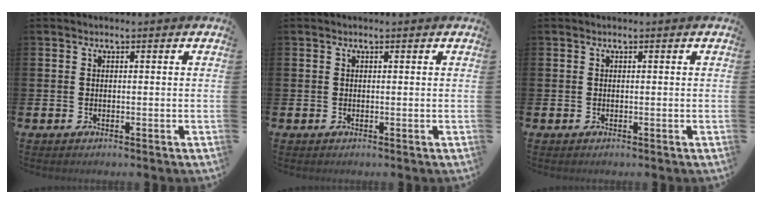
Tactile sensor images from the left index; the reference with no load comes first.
{"total": 0.0}
{"total": 0.0}